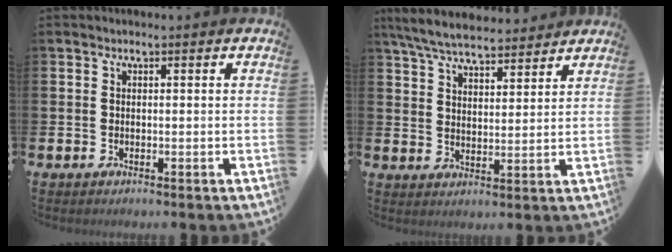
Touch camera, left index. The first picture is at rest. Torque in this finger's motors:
{"motor_torque": [1.09, -1.04, 0.67, 0.09]}